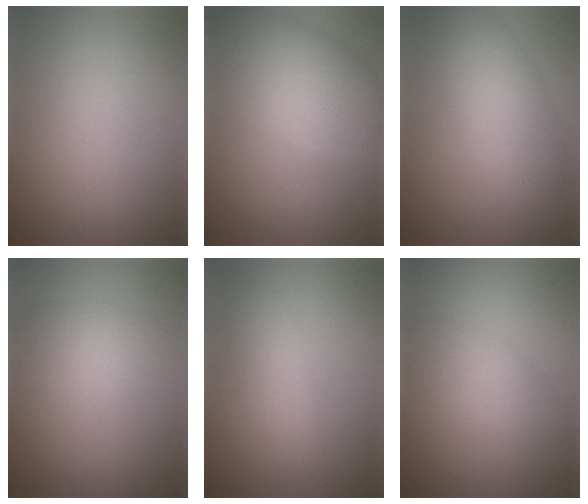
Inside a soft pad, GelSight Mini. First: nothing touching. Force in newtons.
{"total": 7.4, "press": 7.4, "slide": 0.3}
{"total": 5.7, "press": 5.7, "slide": 0.2}
{"total": 3.0, "press": 3.0, "slide": 0.1}
{"total": 2.8, "press": 2.8, "slide": 0.0}
{"total": 2.7, "press": 2.7, "slide": 0.1}